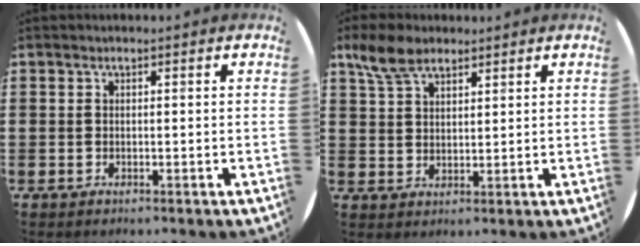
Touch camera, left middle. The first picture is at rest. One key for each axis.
{"total": 5.7, "fx": 4.3, "fy": 2.6, "fz": 2.7, "tx": -0.063, "ty": 0.001, "tz": 0.082}